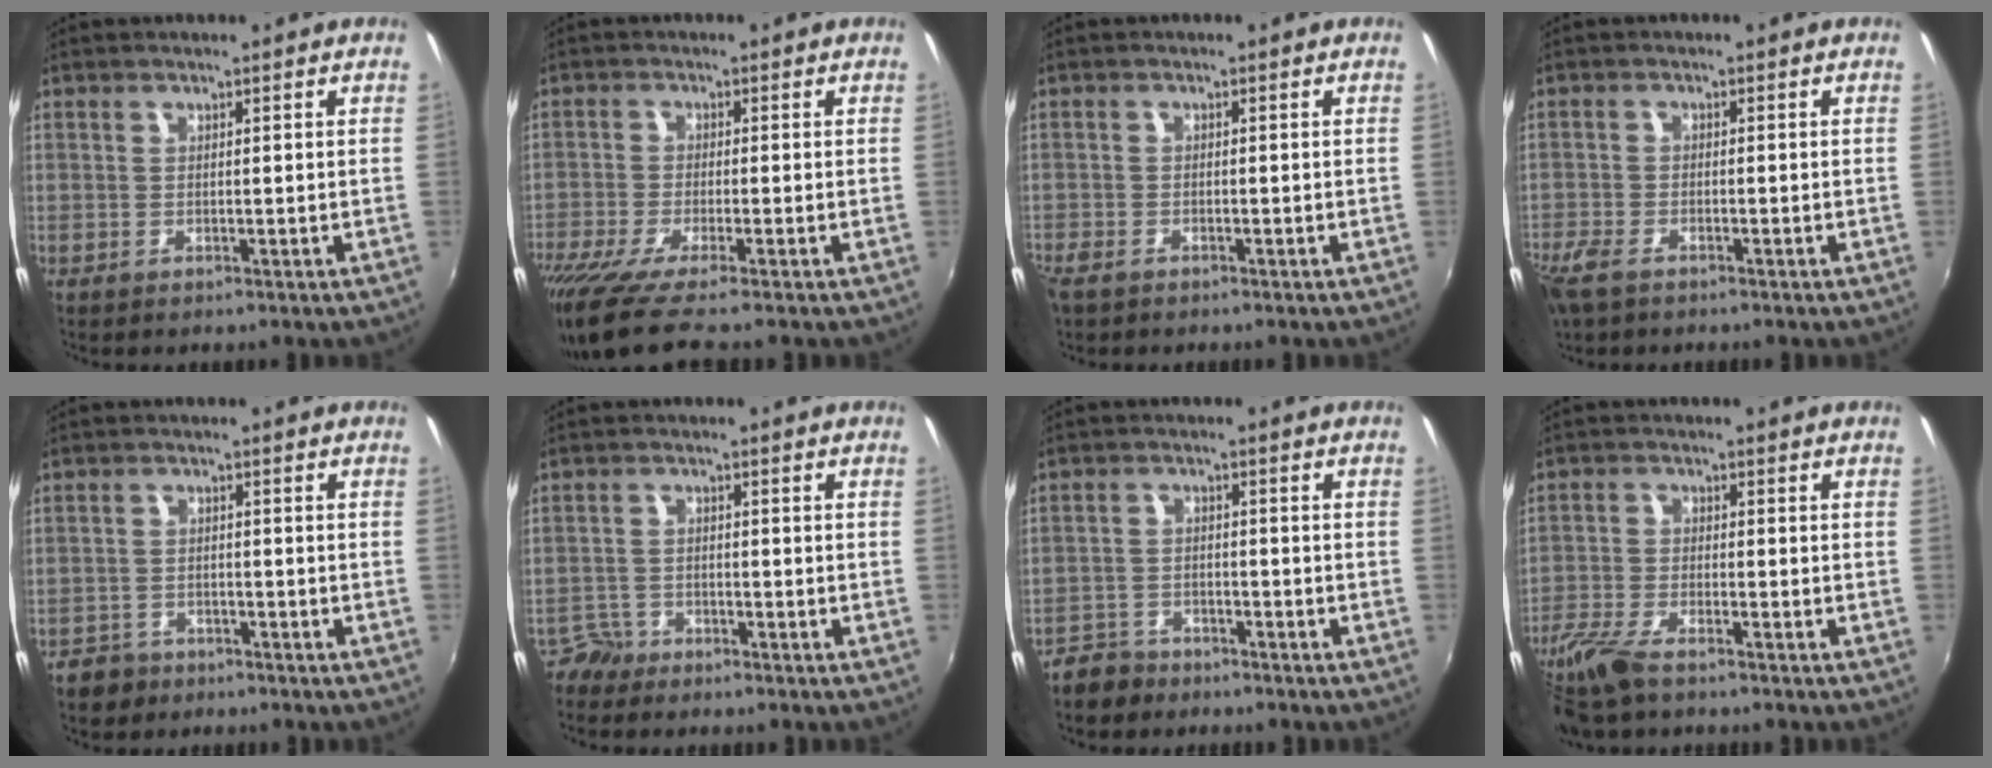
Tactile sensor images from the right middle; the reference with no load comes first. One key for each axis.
{"total": 9.6, "fx": -7.9, "fy": -0.3, "fz": 5.4, "tx": -0.124, "ty": -0.049, "tz": -0.139}
{"total": 2.6, "fx": -2.0, "fy": 1.2, "fz": 1.2, "tx": -0.030, "ty": -0.009, "tz": -0.039}
{"total": 5.7, "fx": -4.0, "fy": 2.4, "fz": 3.2, "tx": -0.089, "ty": -0.016, "tz": -0.082}
{"total": 4.7, "fx": -3.4, "fy": 3.1, "fz": 0.8, "tx": -0.033, "ty": 0.006, "tz": -0.058}
{"total": 3.3, "fx": -2.8, "fy": 1.7, "fz": -0.5, "tx": 0.004, "ty": 0.006, "tz": -0.059}
{"total": 5.6, "fx": -4.5, "fy": 3.2, "fz": 0.9, "tx": -0.039, "ty": 0.007, "tz": -0.082}
{"total": 8.2, "fx": -6.6, "fy": 1.9, "fz": 4.6, "tx": -0.121, "ty": -0.025, "tz": -0.135}